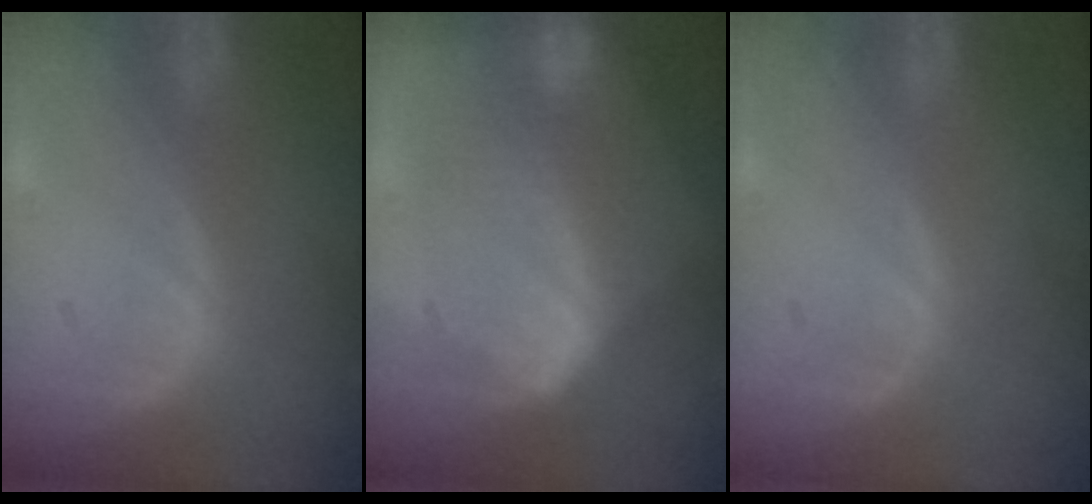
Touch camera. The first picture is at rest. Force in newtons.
{"total": 9.7, "press": 9.7, "slide": 0.8}
{"total": 0.0}